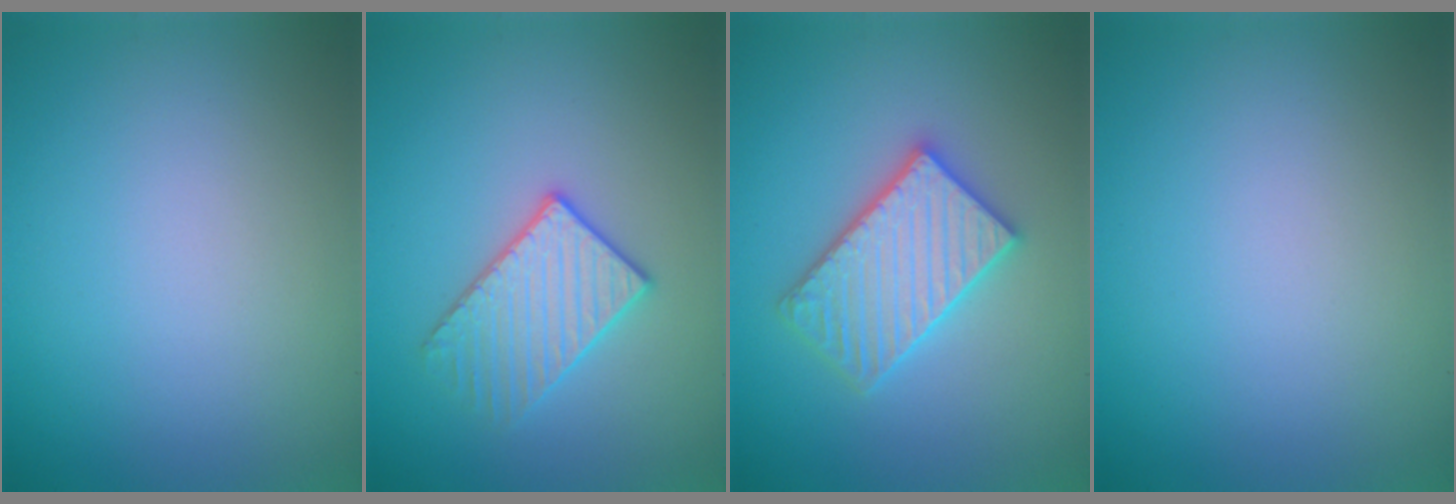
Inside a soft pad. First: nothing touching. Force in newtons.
{"total": 3.2, "press": 3.1, "slide": 0.6}
{"total": 5.4, "press": 5.3, "slide": 0.8}
{"total": 0.0}